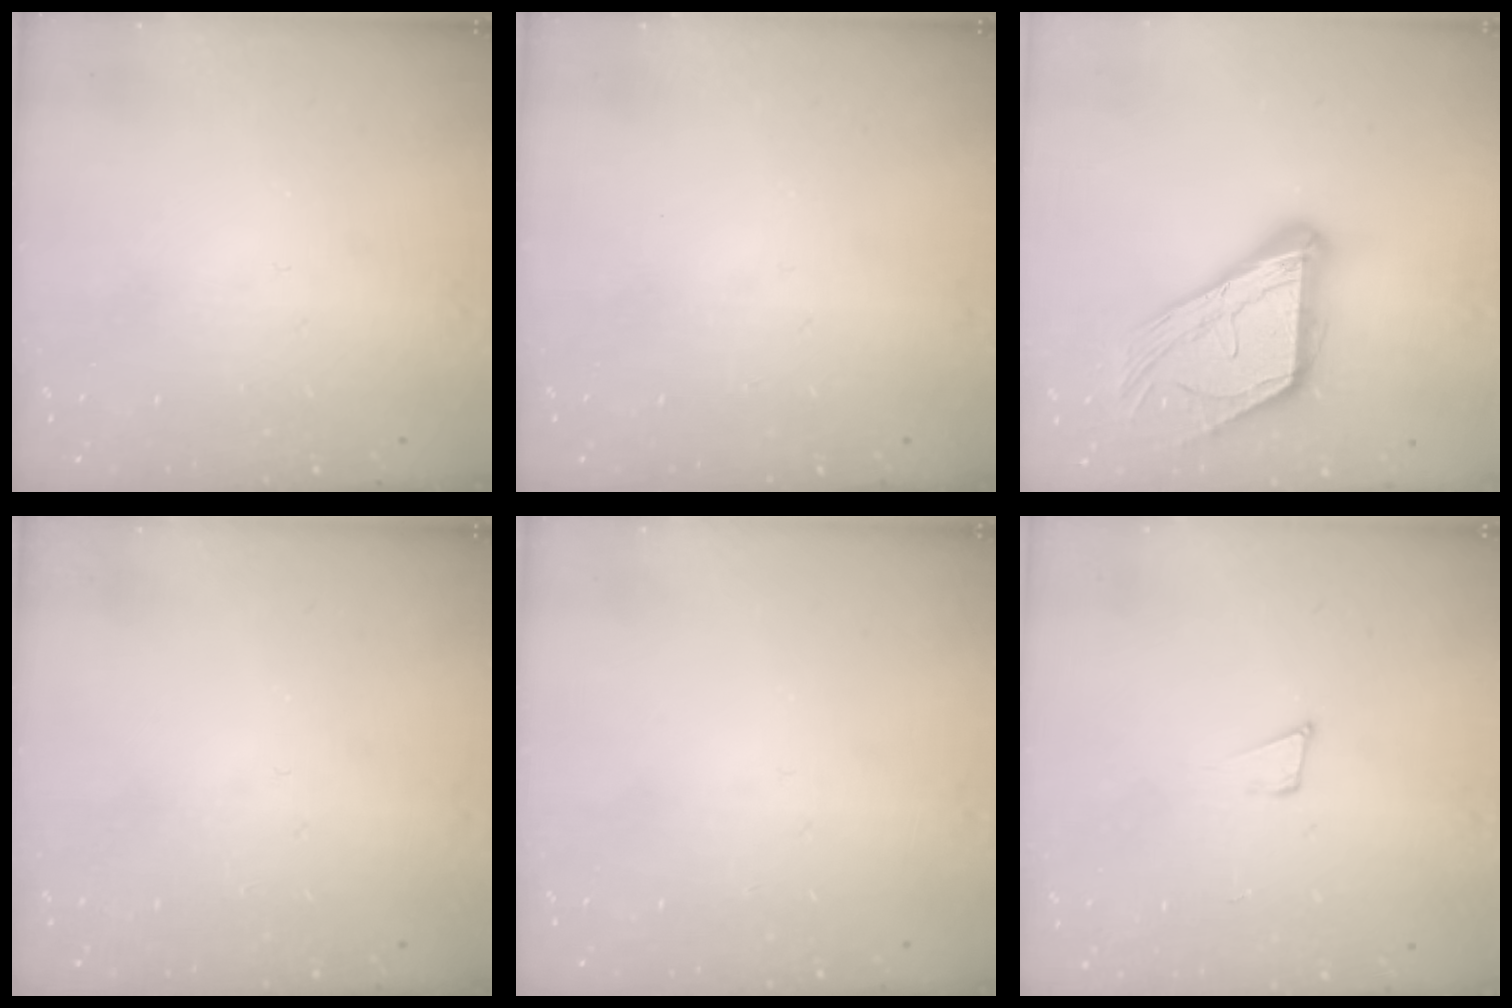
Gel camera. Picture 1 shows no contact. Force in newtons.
{"total": 0.0}
{"total": 17.1, "press": 17.0, "slide": 1.6}
{"total": 0.0}
{"total": 0.0}
{"total": 4.6, "press": 4.5, "slide": 0.8}